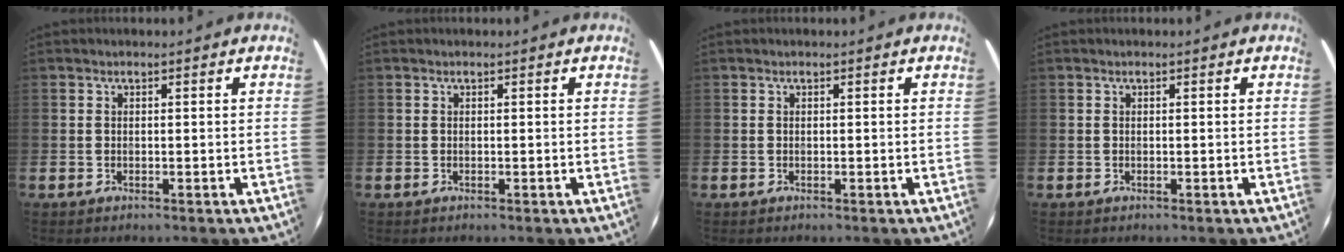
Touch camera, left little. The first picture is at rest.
{"total": 0.0}
{"total": 0.0}
{"total": 0.0}